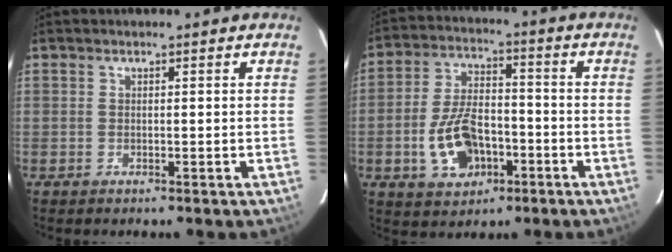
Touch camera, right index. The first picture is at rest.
{"total": 11.8, "force": [-4.2, 7.0, 8.5], "torque": [-0.179, 0.010, -0.061]}